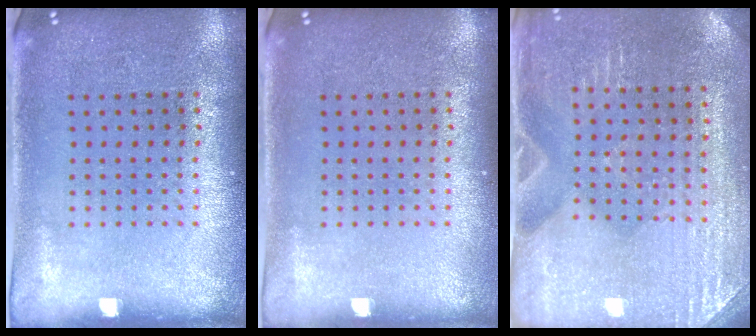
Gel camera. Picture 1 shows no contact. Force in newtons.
{"total": 0.0}
{"total": 2.9, "press": 2.9, "slide": 0.3}